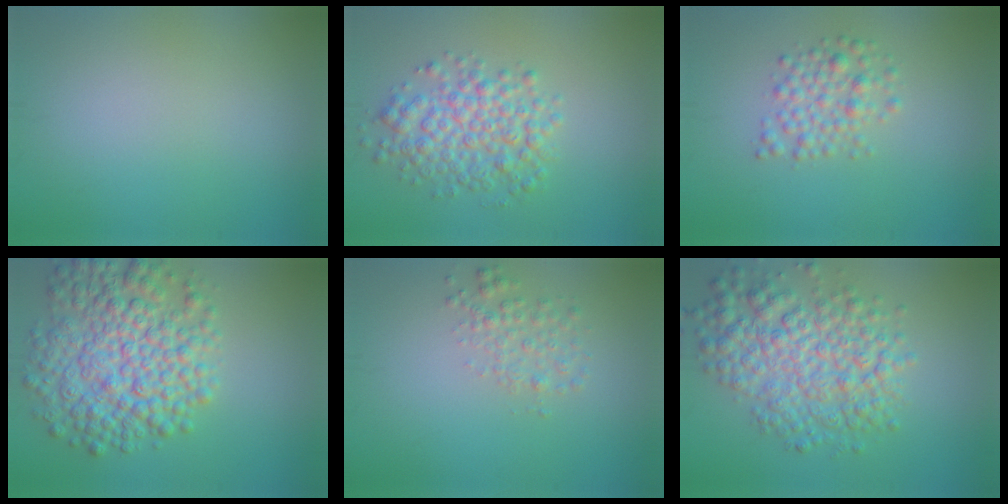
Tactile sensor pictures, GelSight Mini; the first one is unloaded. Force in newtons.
{"total": 4.8, "press": 4.8, "slide": 0.1}
{"total": 2.7, "press": 2.7, "slide": 0.1}
{"total": 8.5, "press": 8.5, "slide": 0.3}
{"total": 2.0, "press": 2.0, "slide": 0.1}
{"total": 7.0, "press": 7.0, "slide": 0.2}